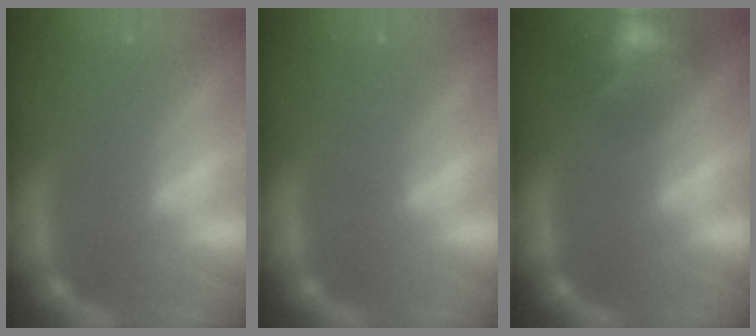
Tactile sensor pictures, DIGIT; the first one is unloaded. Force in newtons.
{"total": 0.0}
{"total": 9.5}